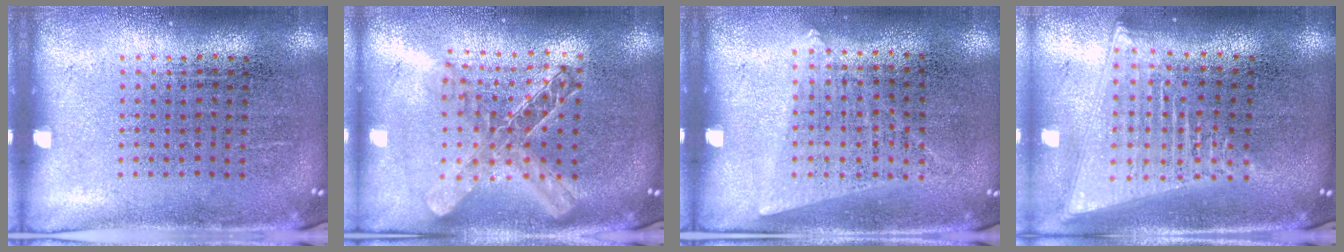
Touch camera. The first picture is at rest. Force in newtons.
{"total": 1.8, "press": 1.5, "slide": 1.0}
{"total": 1.2, "press": 1.1, "slide": 0.5}
{"total": 2.0, "press": 1.7, "slide": 1.1}